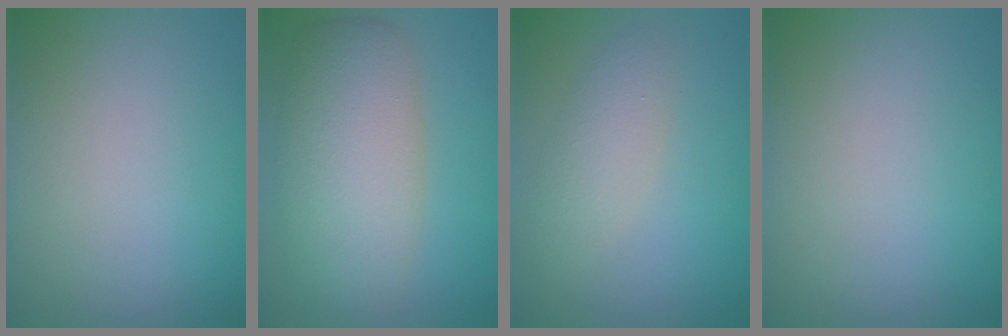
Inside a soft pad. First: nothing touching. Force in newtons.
{"total": 7.5, "press": 7.5, "slide": 0.2}
{"total": 2.4, "press": 2.4, "slide": 0.1}
{"total": 0.0}